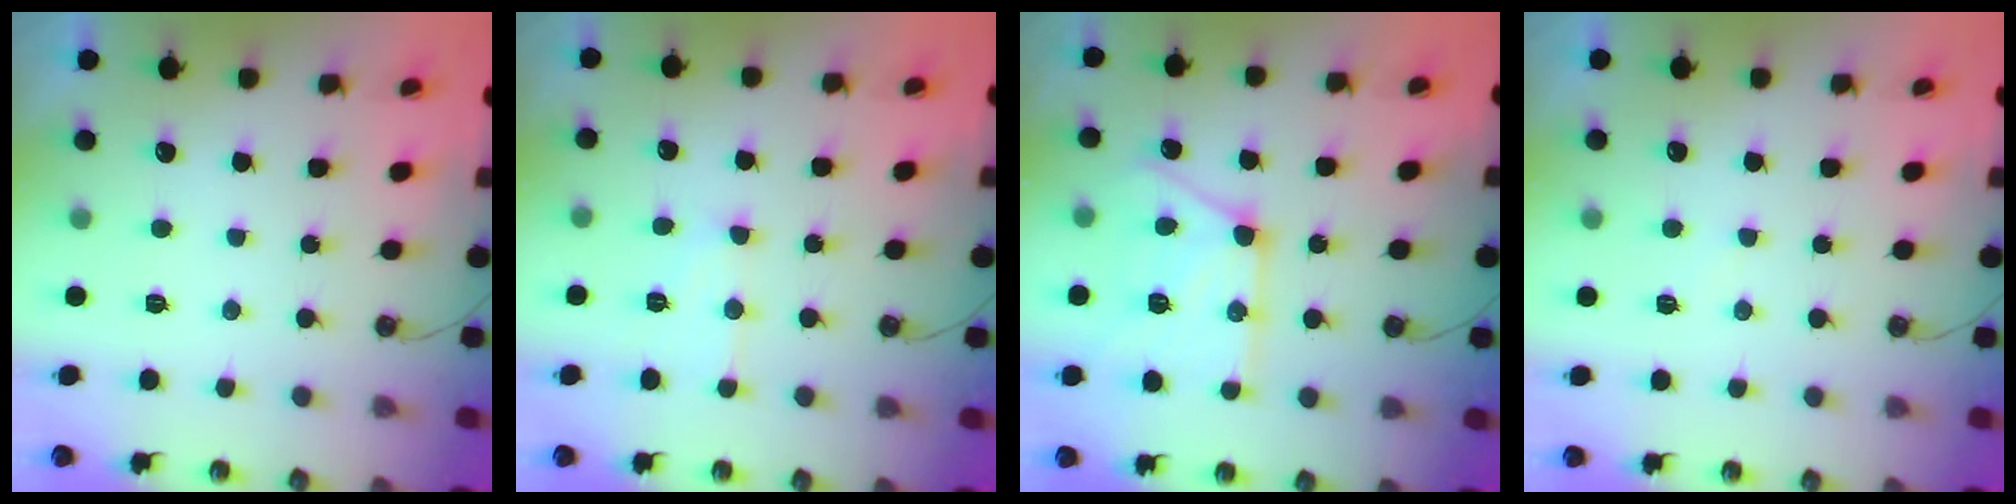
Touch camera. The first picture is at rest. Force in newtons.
{"total": 8.5, "press": 8.5, "slide": 0.3}
{"total": 16.7, "press": 16.6, "slide": 1.4}
{"total": 2.8, "press": 2.8, "slide": 0.3}